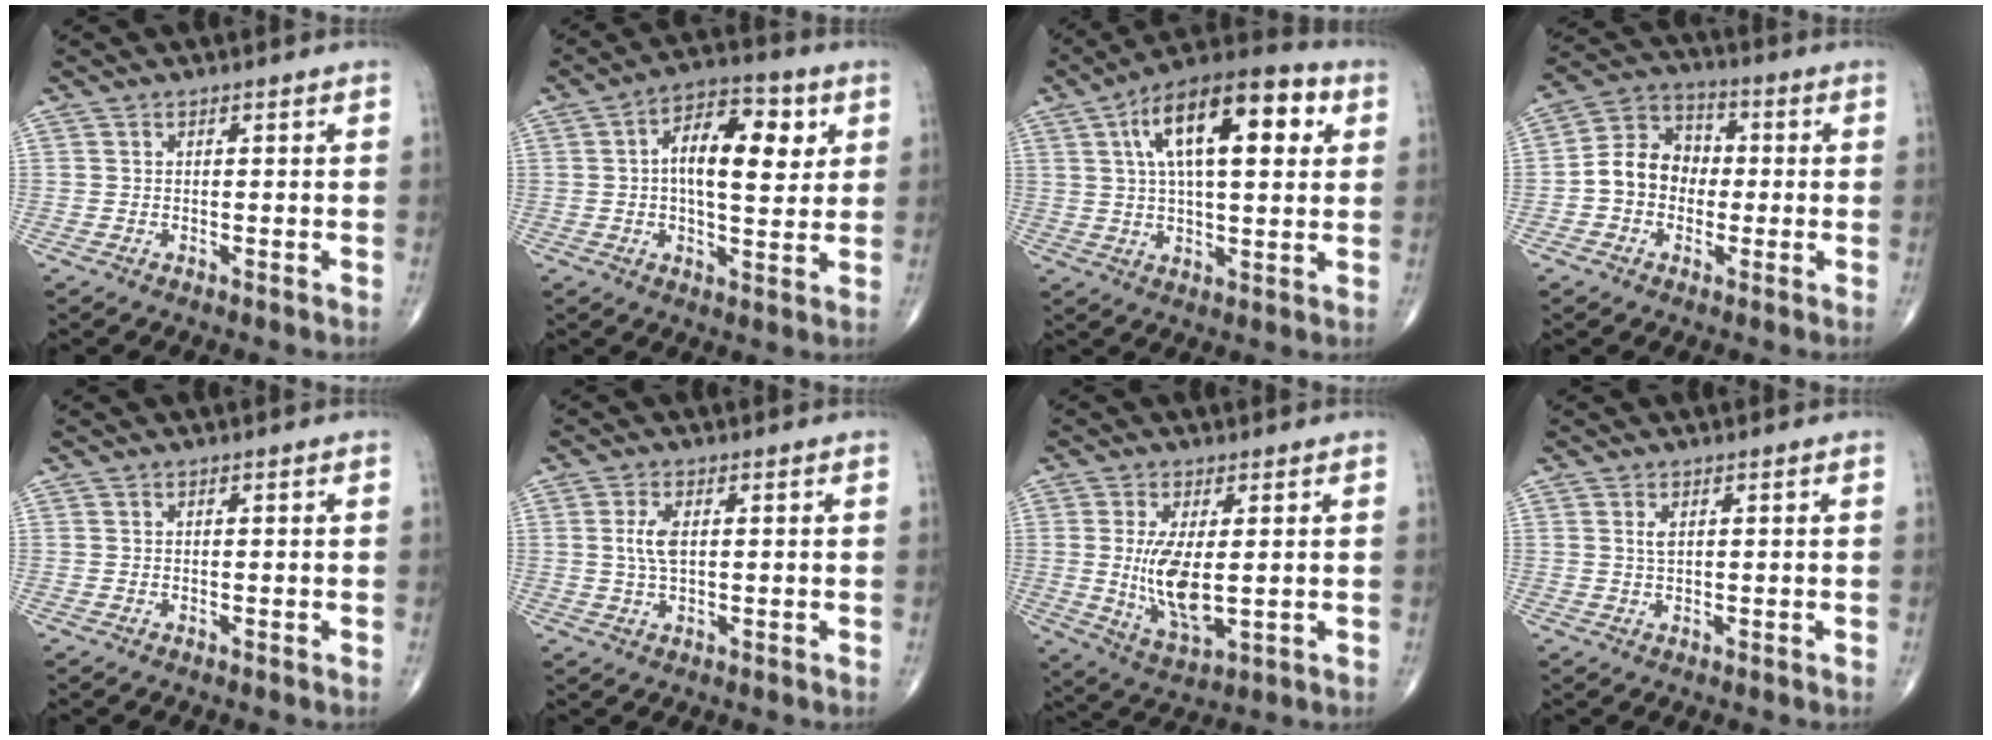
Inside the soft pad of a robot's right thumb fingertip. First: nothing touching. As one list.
[{"total": 13.4, "force": [2.9, 6.4, 11.4], "torque": [-0.156, 0.004, 0.039]}, {"total": 20.1, "force": [6.3, 8.2, 17.2], "torque": [-0.261, 0.012, 0.091]}, {"total": 9.7, "force": [-1.1, 8.0, 5.3], "torque": [-0.071, 0.038, -0.035]}, {"total": 0.0}, {"total": 4.0, "force": [0.6, 1.8, 3.5], "torque": [-0.078, 0.000, 0.012]}, {"total": 10.4, "force": [0.3, 4.1, 9.5], "torque": [-0.186, -0.025, 0.019]}, {"total": 2.0, "force": [0.6, 0.9, 1.7], "torque": [-0.034, 0.000, 0.014]}]